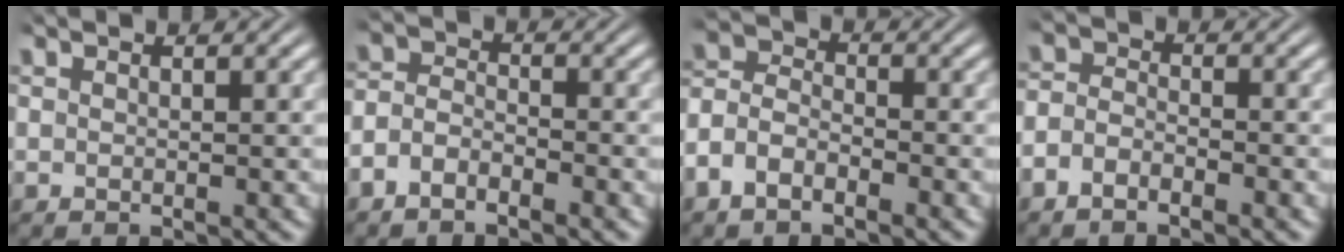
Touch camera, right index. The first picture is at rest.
{"total": 3.5, "force": [-2.4, 2.4, 1.1], "torque": [-0.023, -0.011, -0.046]}
{"total": 4.9, "force": [-2.0, 4.0, 2.1], "torque": [-0.050, -0.014, -0.039]}
{"total": 2.8, "force": [-2.1, 1.6, 0.9], "torque": [-0.021, -0.011, -0.039]}